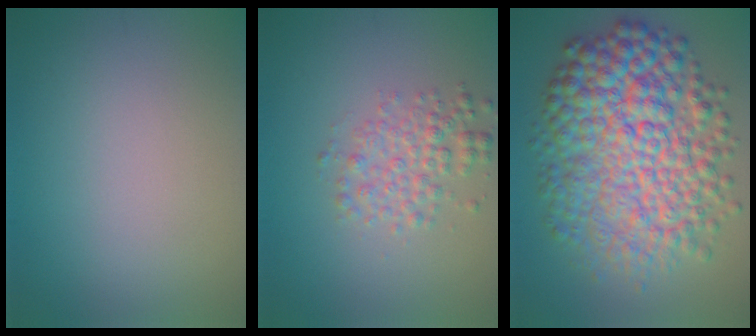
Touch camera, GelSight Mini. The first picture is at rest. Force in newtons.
{"total": 2.9, "press": 2.9, "slide": 0.1}
{"total": 11.5, "press": 11.5, "slide": 0.1}